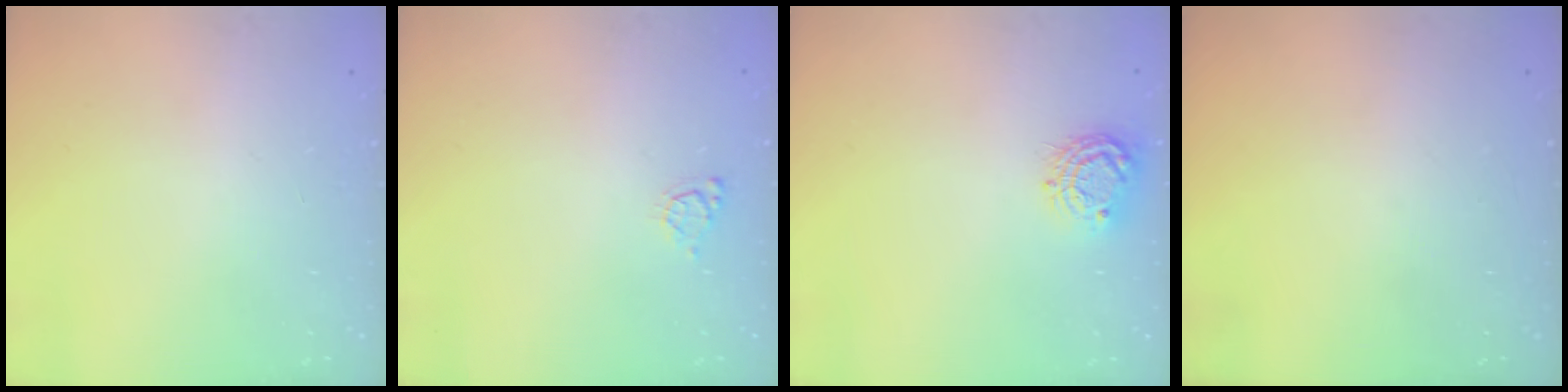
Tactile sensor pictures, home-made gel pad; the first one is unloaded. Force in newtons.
{"total": 4.2, "press": 4.2, "slide": 0.3}
{"total": 8.5, "press": 8.5, "slide": 0.6}
{"total": 0.0}